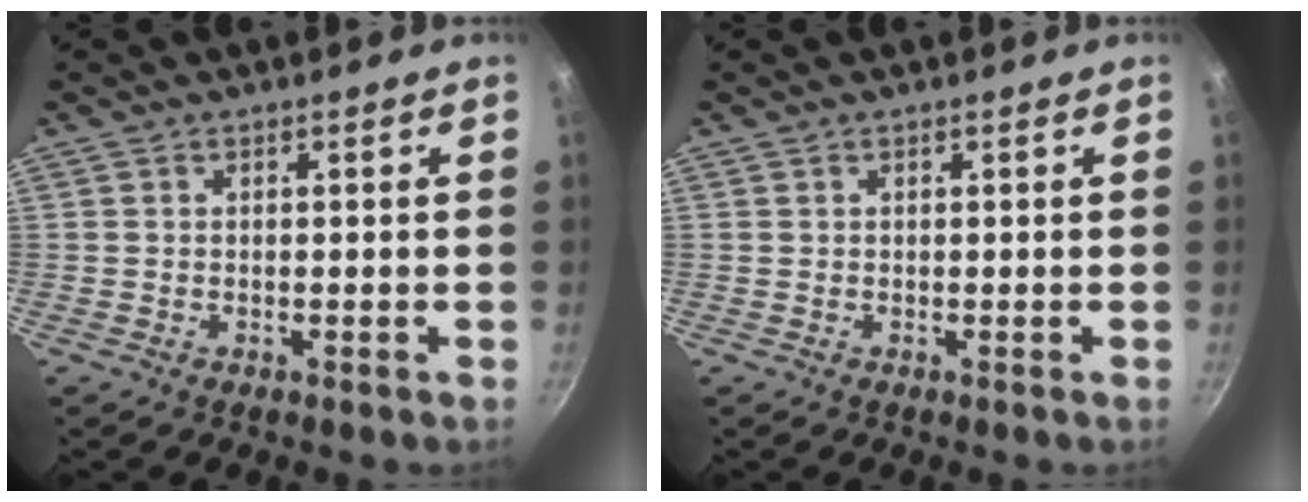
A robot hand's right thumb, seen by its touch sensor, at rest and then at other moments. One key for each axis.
{"total": 0.0}